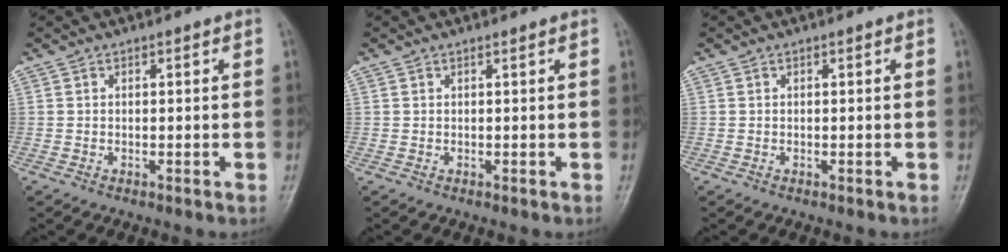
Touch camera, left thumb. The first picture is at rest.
{"total": 0.0}
{"total": 0.0}